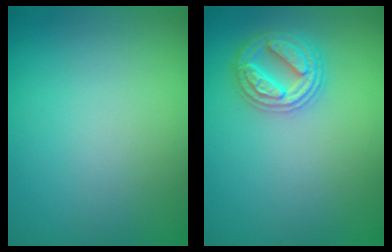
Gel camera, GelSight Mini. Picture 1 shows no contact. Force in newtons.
{"total": 3.9, "press": 3.7, "slide": 1.3}